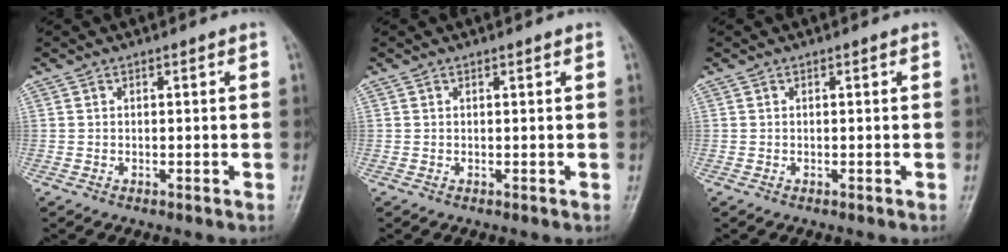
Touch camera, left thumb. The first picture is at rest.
{"total": 0.6, "force": [0.5, 0.0, 0.4], "torque": [-0.010, -0.003, 0.009]}
{"total": 0.0}